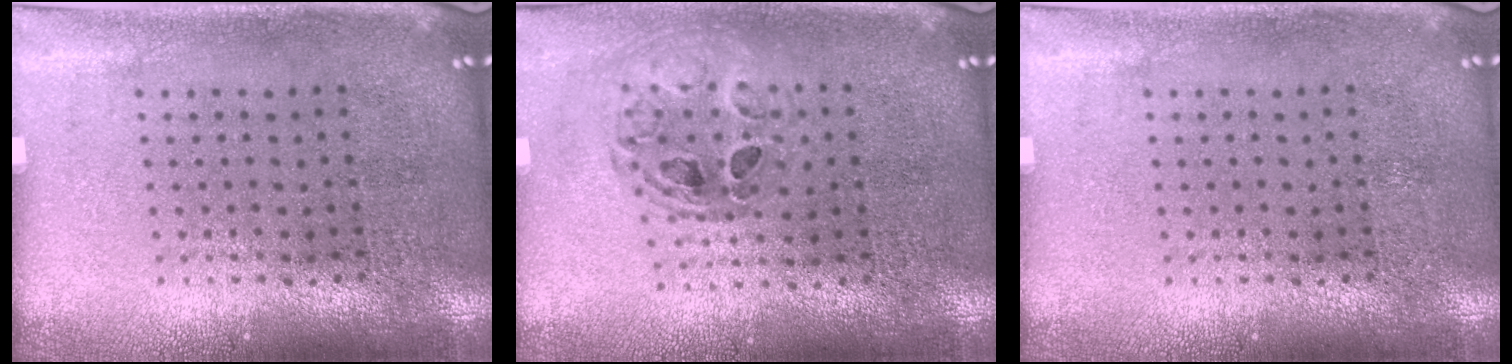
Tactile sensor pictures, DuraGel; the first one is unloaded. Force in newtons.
{"total": 0.8, "press": 0.8, "slide": 0.1}
{"total": 0.0}